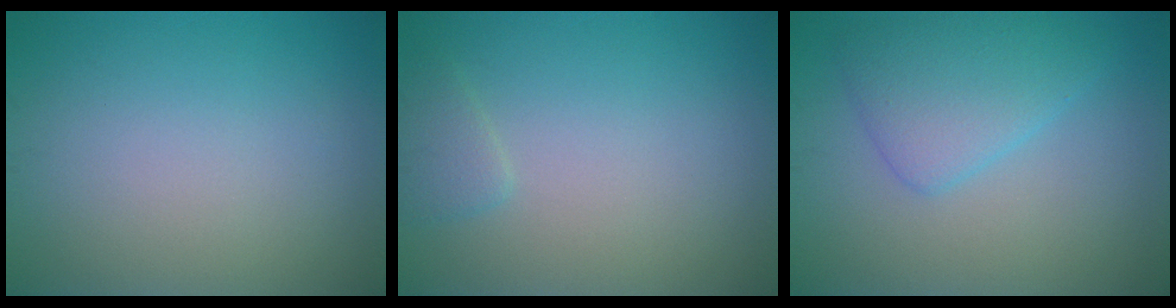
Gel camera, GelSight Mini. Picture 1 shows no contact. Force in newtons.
{"total": 1.3, "press": 1.3, "slide": 0.1}
{"total": 4.0, "press": 4.0, "slide": 0.1}